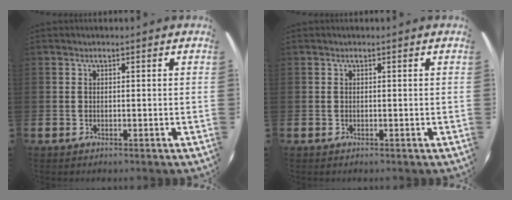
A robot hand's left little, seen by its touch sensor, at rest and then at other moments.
{"total": 0.0}